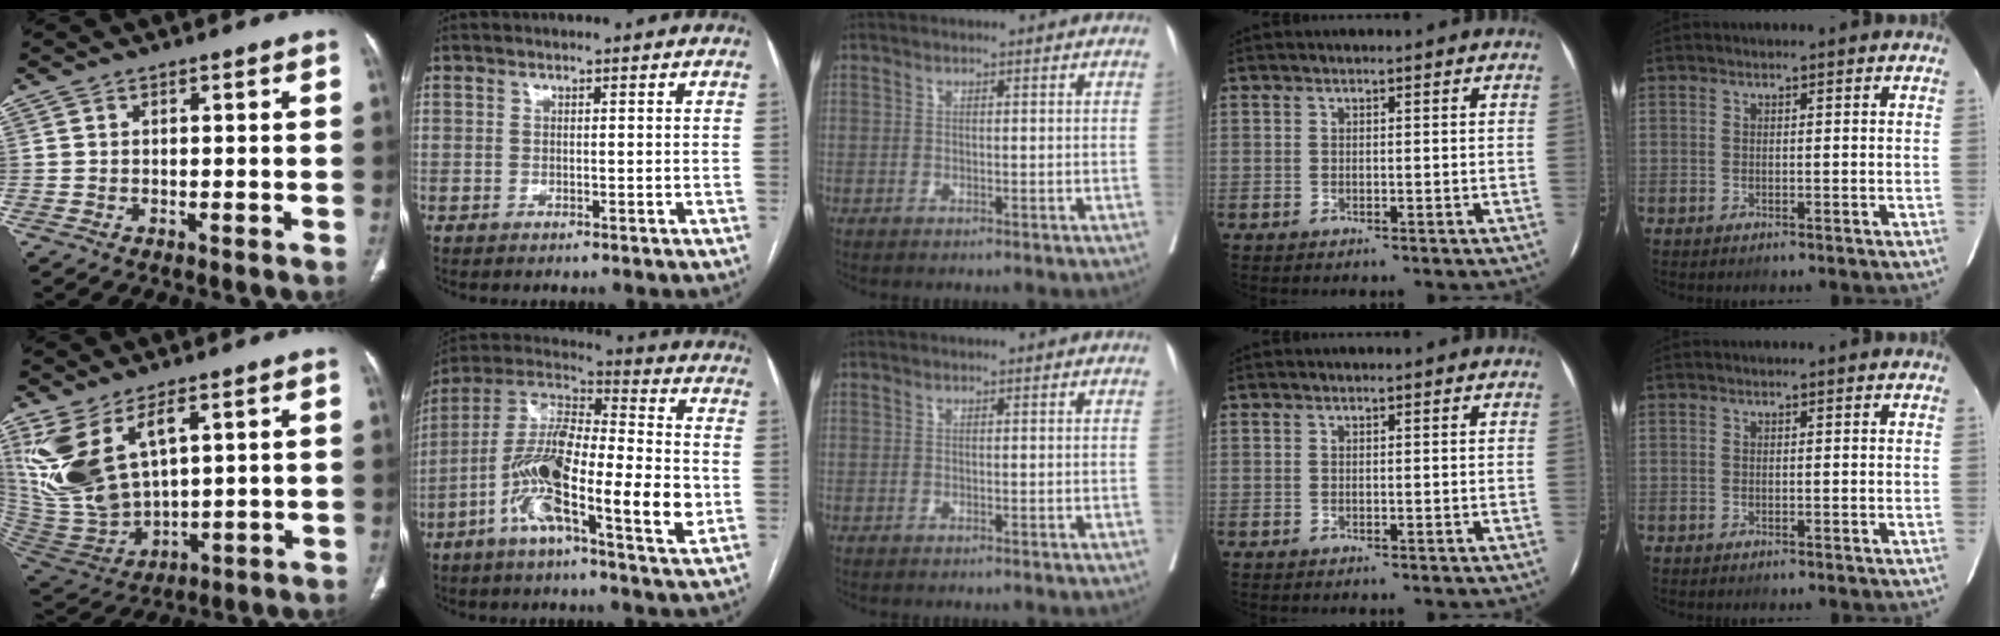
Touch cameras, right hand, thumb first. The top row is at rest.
{"thumb": {"total": 16.7, "force": [6.6, 8.8, 12.6], "torque": [-0.257, -0.029, 0.155]}, "index": {"total": 19.1, "force": [-5.2, 3.8, 18.0], "torque": [-0.331, 0.001, -0.096]}}